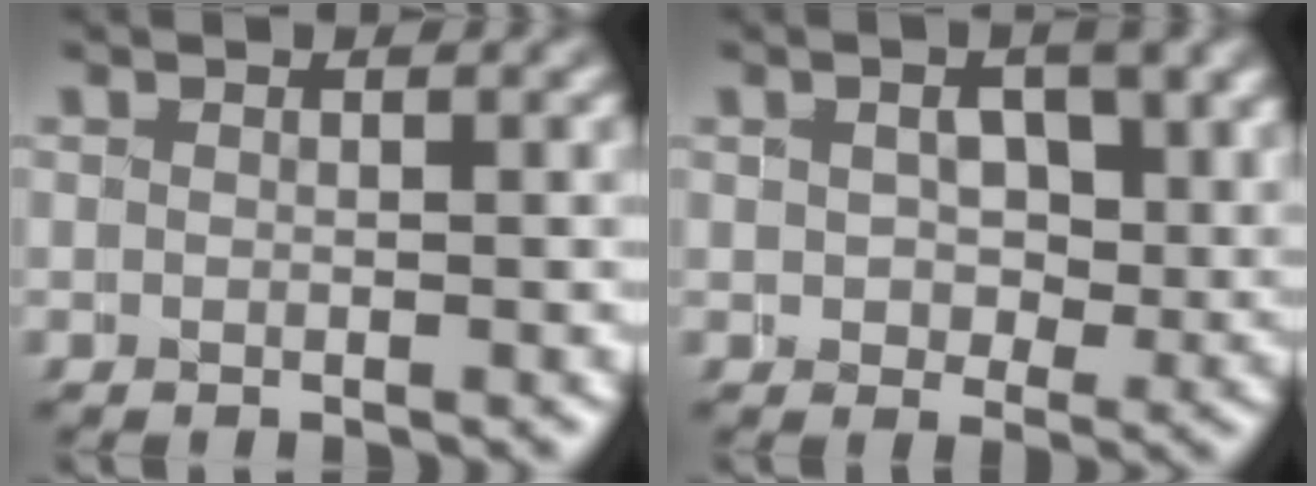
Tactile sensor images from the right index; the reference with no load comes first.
{"total": 2.6, "force": [1.0, 1.5, 1.9], "torque": [-0.021, -0.003, 0.021]}